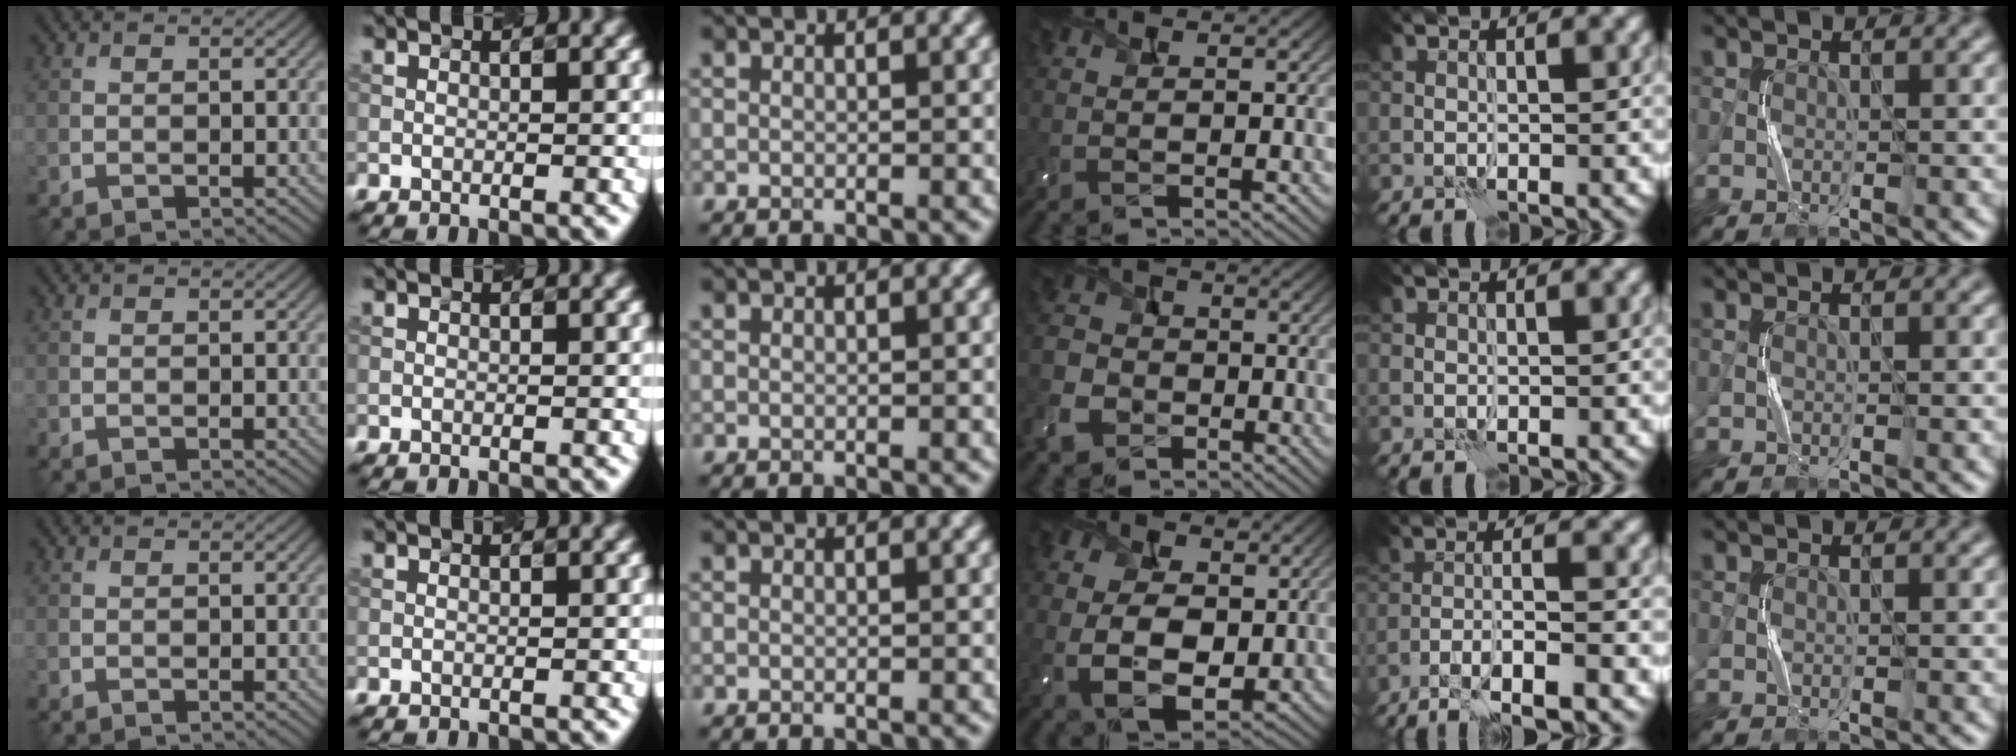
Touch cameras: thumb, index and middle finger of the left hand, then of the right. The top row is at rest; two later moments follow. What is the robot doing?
{"motion": "squeeze", "object": "bubble wrap"}